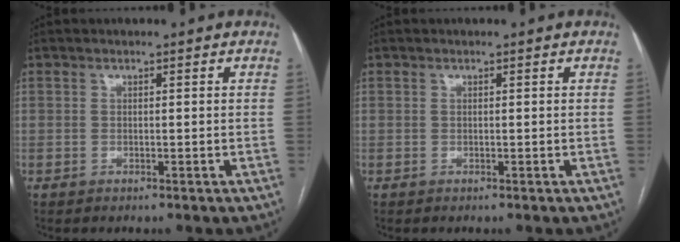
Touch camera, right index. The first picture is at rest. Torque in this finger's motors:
{"motor_torque": [0.06, 0.05, 0.01, 0.01]}